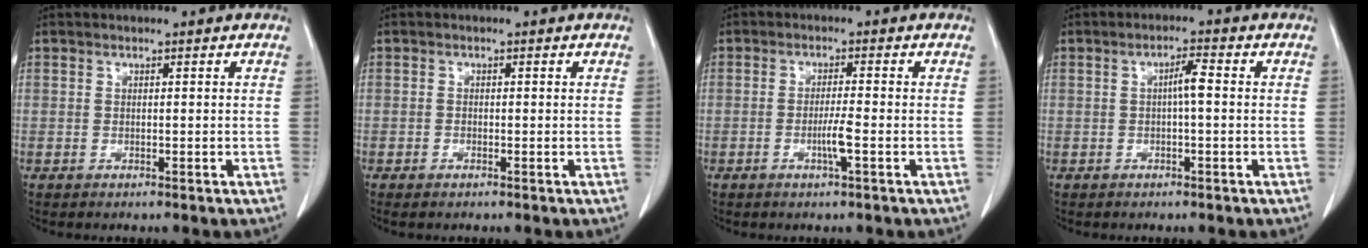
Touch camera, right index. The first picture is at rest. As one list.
[{"total": 0.9, "force": [-0.7, 0.3, 0.5], "torque": [-0.010, -0.001, -0.008]}, {"total": 2.8, "force": [-1.0, -0.3, 2.6], "torque": [-0.050, -0.003, -0.019]}, {"total": 2.6, "force": [0.0, 0.2, 2.6], "torque": [-0.044, 0.005, 0.001]}]